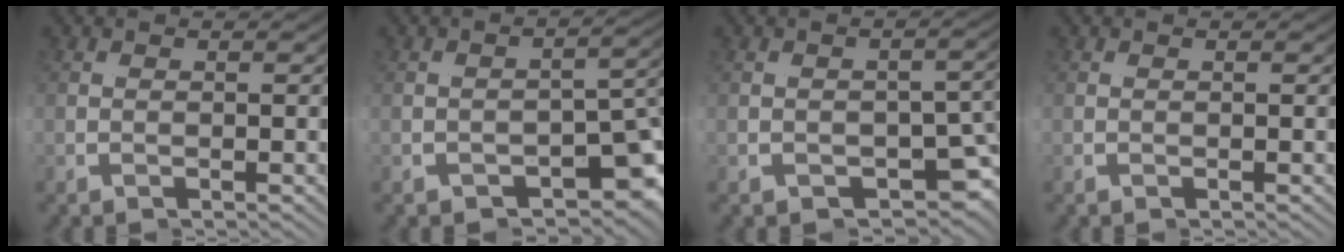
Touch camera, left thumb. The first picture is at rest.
{"total": 6.4, "force": [-2.2, 3.1, 5.1], "torque": [-0.085, -0.021, -0.016]}
{"total": 4.6, "force": [-1.1, 2.5, 3.7], "torque": [-0.055, -0.014, -0.007]}
{"total": 0.0}